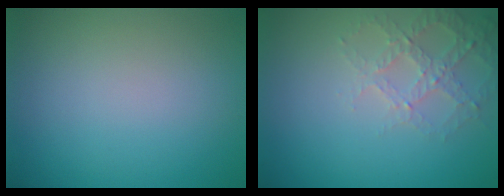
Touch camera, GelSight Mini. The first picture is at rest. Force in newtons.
{"total": 2.8, "press": 2.7, "slide": 0.8}